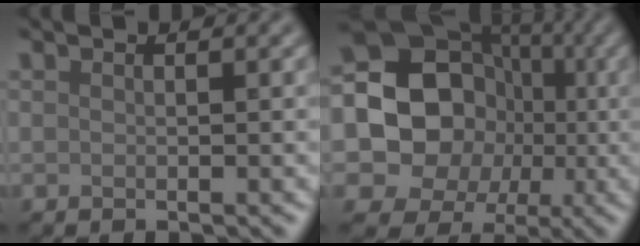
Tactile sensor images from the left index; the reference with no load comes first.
{"total": 12.3, "force": [-0.4, 10.8, 5.9], "torque": [-0.072, 0.007, -0.036]}